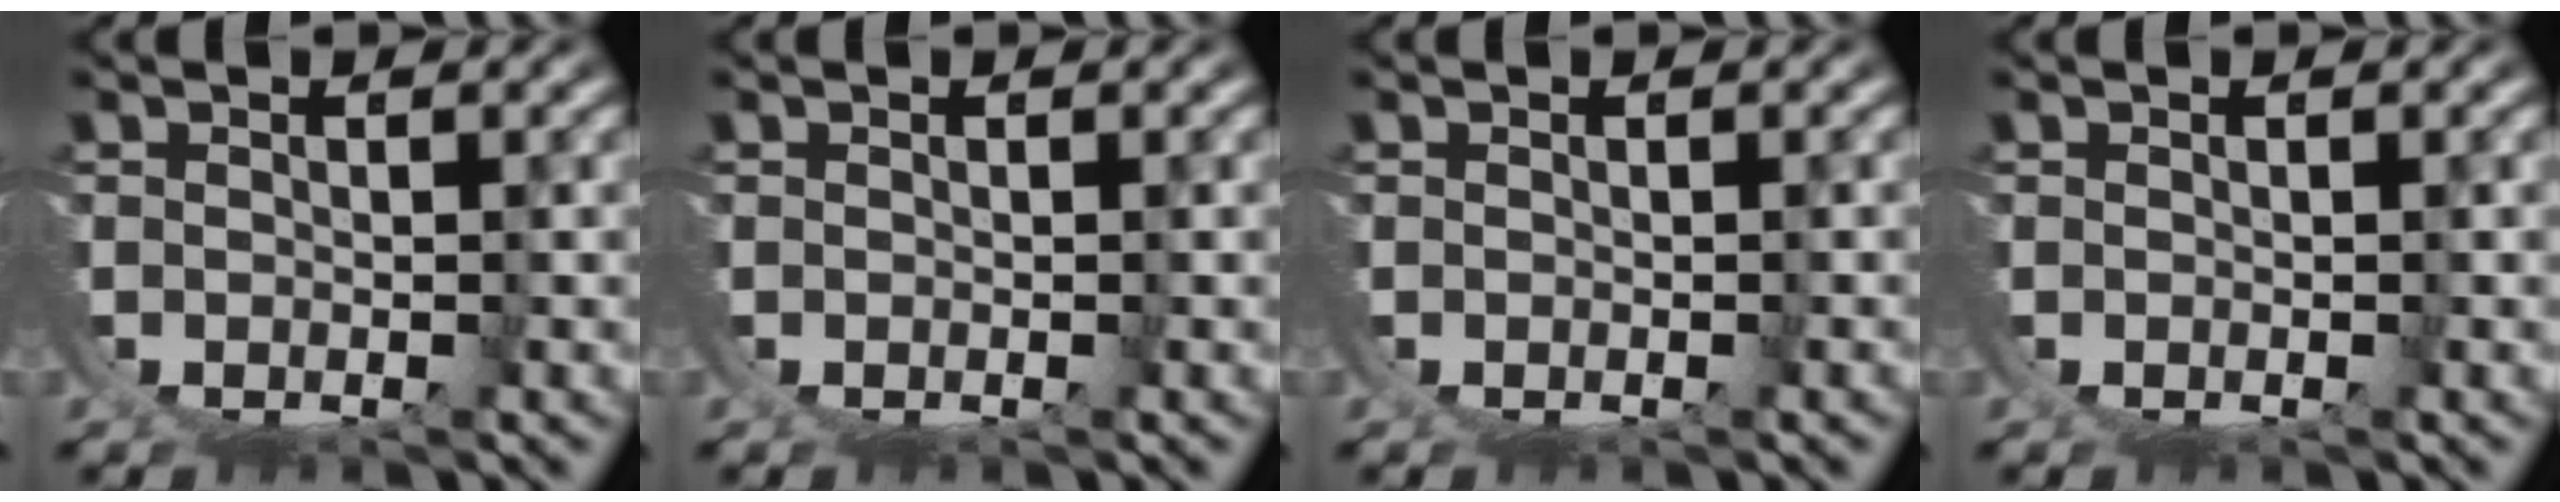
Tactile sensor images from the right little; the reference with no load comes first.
{"total": 0.0}
{"total": 0.0}
{"total": 0.0}